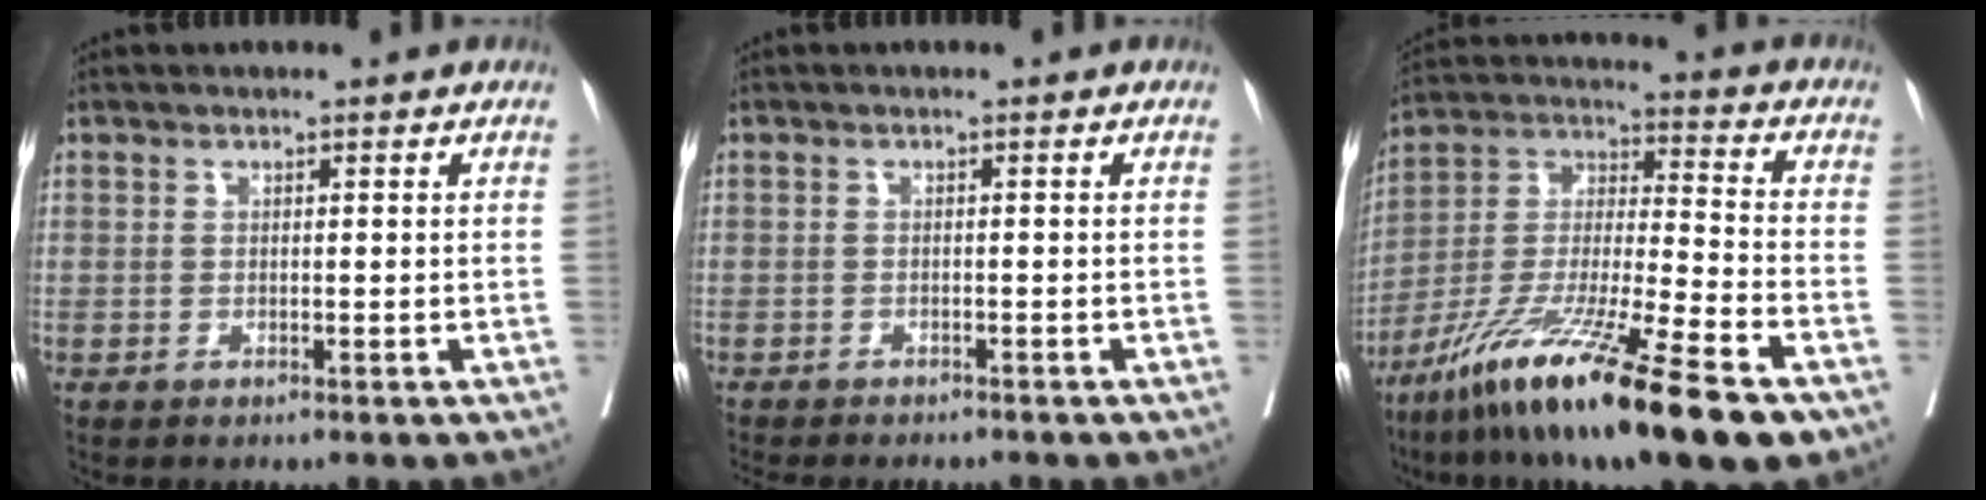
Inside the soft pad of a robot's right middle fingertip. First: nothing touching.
{"total": 7.8, "force": [-6.9, 1.9, 3.1], "torque": [-0.040, -0.005, -0.093]}
{"total": 22.5, "force": [-13.8, 1.9, 17.6], "torque": [-0.308, -0.048, -0.245]}